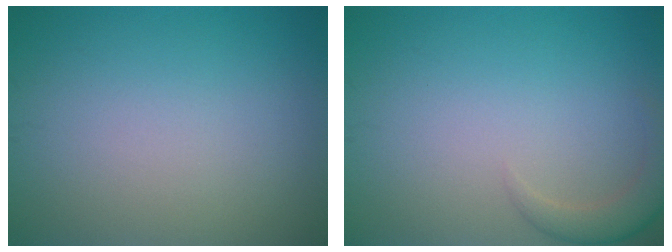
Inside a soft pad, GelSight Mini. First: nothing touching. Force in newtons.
{"total": 2.3, "press": 2.3, "slide": 0.2}